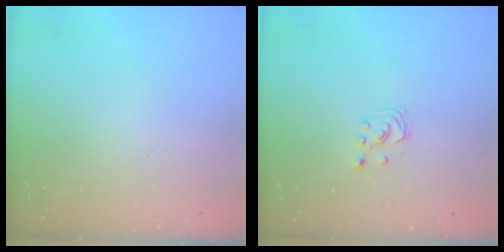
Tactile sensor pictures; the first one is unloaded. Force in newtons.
{"total": 1.9, "press": 1.9, "slide": 0.2}